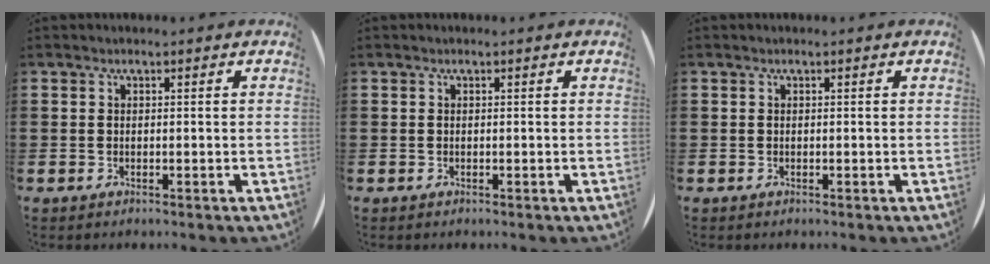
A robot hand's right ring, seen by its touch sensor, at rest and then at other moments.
{"total": 0.0}
{"total": 0.0}